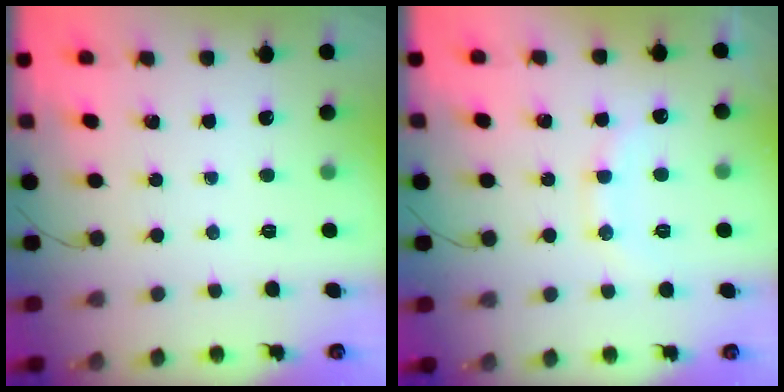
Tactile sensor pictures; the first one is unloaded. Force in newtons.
{"total": 10.3, "press": 10.2, "slide": 1.1}